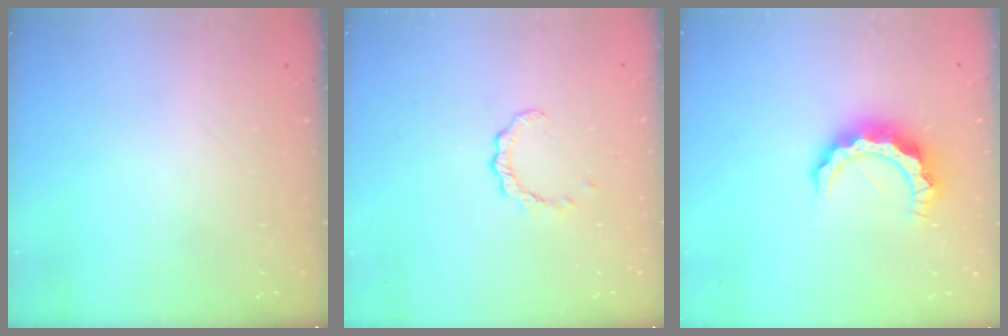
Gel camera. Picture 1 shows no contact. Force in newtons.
{"total": 2.9, "press": 2.9, "slide": 0.3}
{"total": 9.0, "press": 8.9, "slide": 0.8}